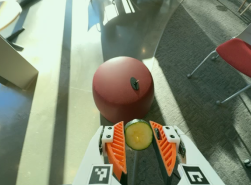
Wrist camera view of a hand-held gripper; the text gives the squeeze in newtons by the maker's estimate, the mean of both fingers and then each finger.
{"total": 6.9, "left": 6.6, "right": 7.3}